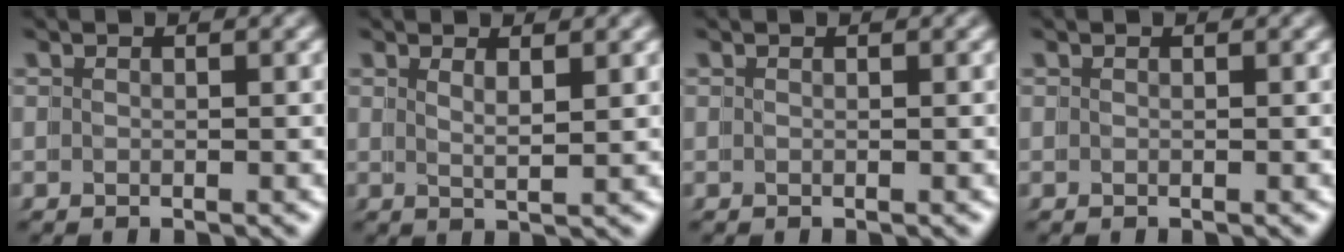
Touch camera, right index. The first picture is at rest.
{"total": 2.5, "force": [0.5, -2.5, 0.2], "torque": [-0.001, -0.010, 0.024]}
{"total": 0.8, "force": [0.1, -0.5, -0.6], "torque": [0.007, -0.001, 0.003]}
{"total": 0.0}